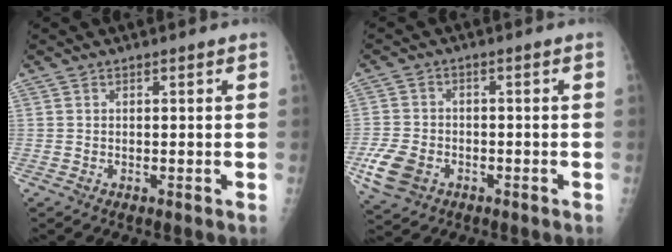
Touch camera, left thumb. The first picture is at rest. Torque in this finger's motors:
{"motor_torque": [0.43, 1.67, 0.45, -0.31, 0.33]}